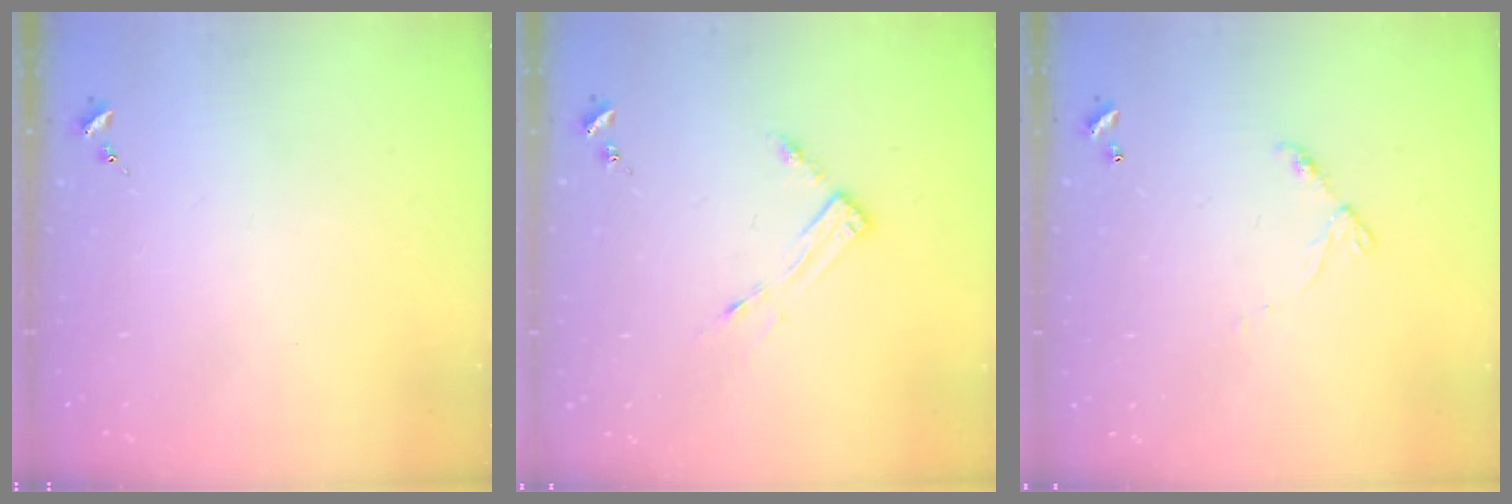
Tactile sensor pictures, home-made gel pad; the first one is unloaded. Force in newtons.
{"total": 5.4, "press": 5.4, "slide": 0.3}
{"total": 6.5, "press": 6.4, "slide": 0.5}